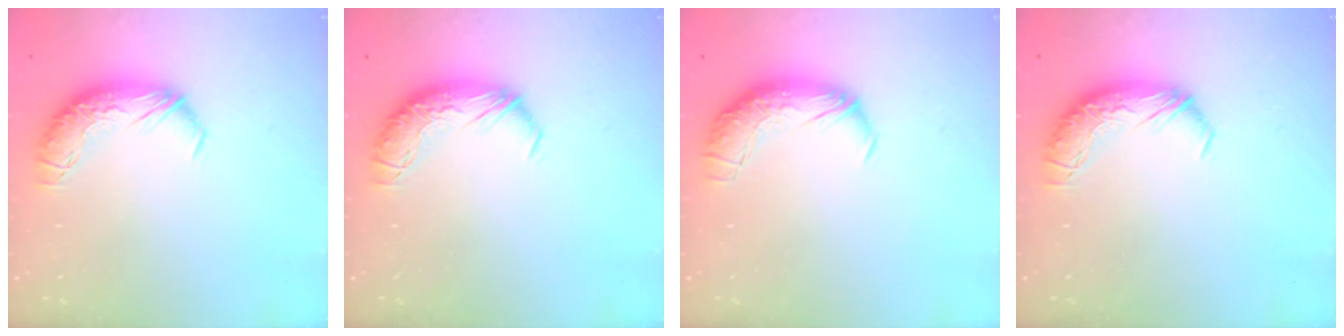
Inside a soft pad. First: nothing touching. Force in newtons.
{"total": 0.0}
{"total": 2.5, "press": 1.3, "slide": 2.2}
{"total": 0.0}